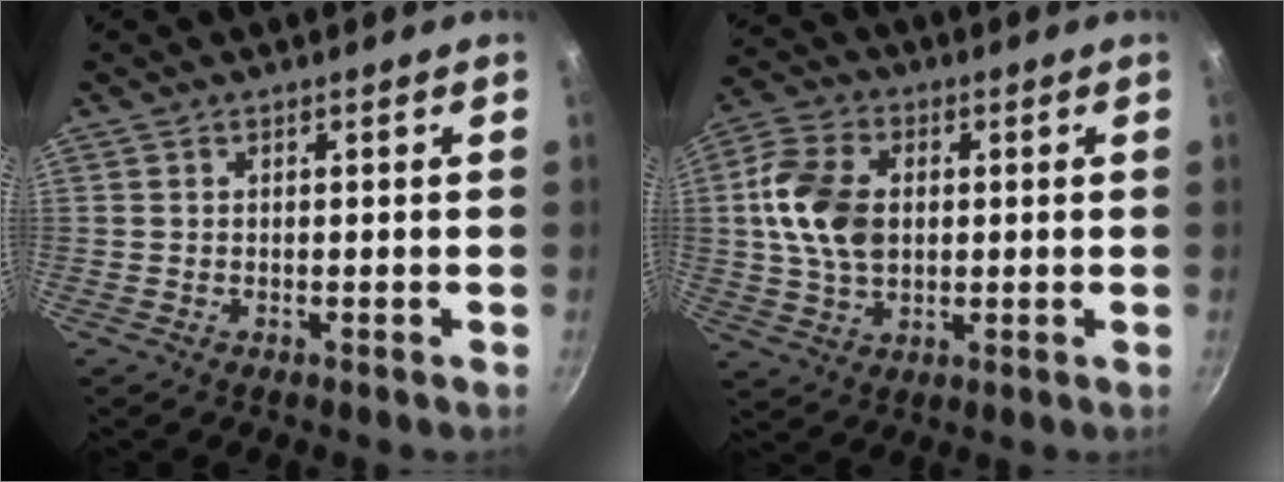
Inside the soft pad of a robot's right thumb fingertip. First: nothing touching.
{"total": 12.4, "force": [1.3, 8.4, 9.0], "torque": [-0.158, 0.008, 0.016]}